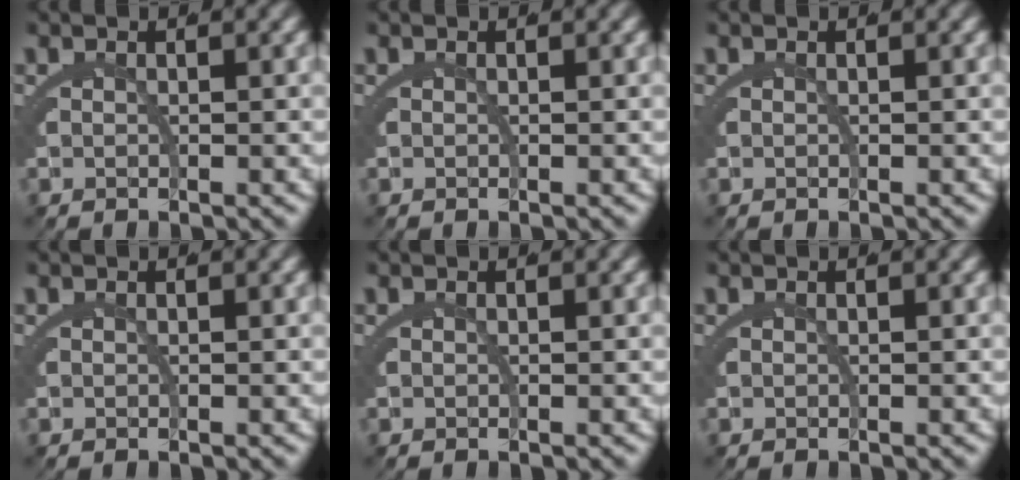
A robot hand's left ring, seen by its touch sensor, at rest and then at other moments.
{"total": 0.0}
{"total": 0.0}
{"total": 0.0}
{"total": 0.0}
{"total": 0.0}